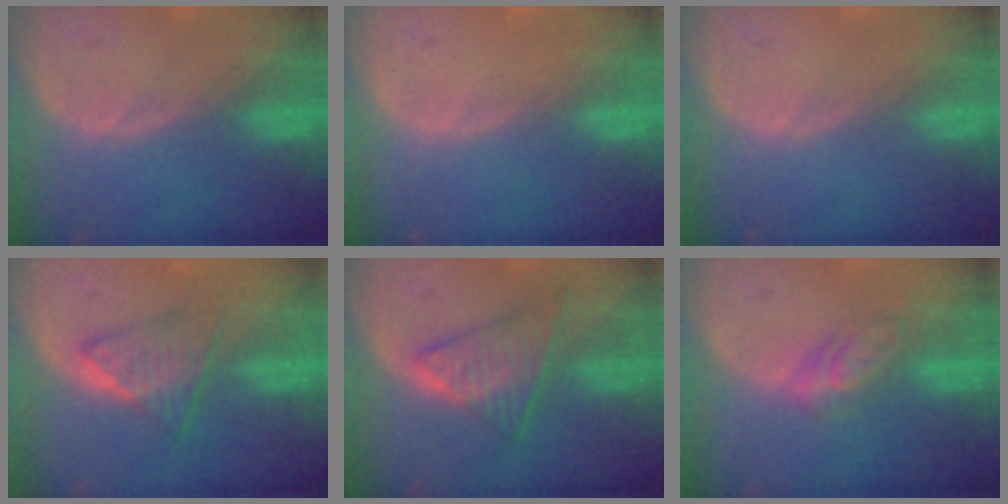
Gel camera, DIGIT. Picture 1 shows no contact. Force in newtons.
{"total": 0.0}
{"total": 0.0}
{"total": 6.0, "press": 5.1, "slide": 3.1}
{"total": 7.2, "press": 6.3, "slide": 3.6}
{"total": 4.7, "press": 4.4, "slide": 1.4}